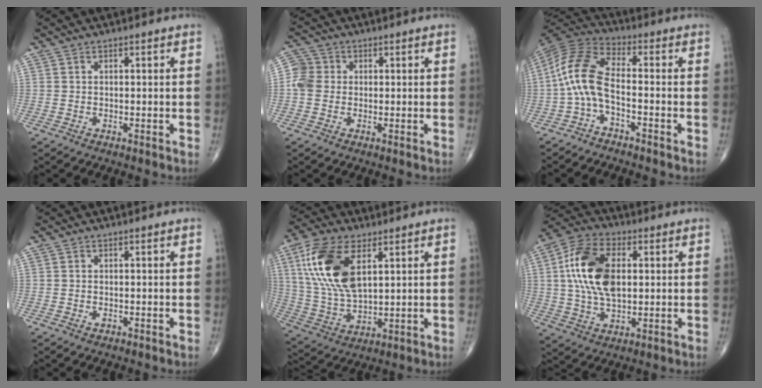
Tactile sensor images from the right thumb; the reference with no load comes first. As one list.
[{"total": 4.2, "force": [0.0, 3.9, 1.7], "torque": [-0.025, 0.011, -0.009]}, {"total": 10.1, "force": [-2.4, 4.5, 8.7], "torque": [-0.182, 0.045, -0.059]}, {"total": 0.5, "force": [-0.2, 0.3, 0.4], "torque": [-0.005, 0.002, -0.001]}, {"total": 16.3, "force": [5.8, 8.0, 12.9], "torque": [-0.260, -0.014, 0.117]}, {"total": 15.2, "force": [2.2, 8.6, 12.3], "torque": [-0.235, 0.011, 0.038]}]